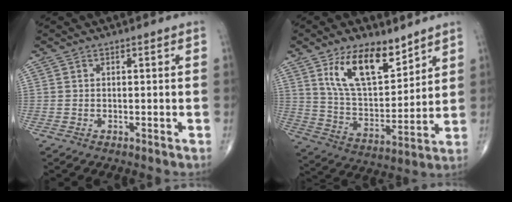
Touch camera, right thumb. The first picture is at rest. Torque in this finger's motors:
{"motor_torque": [0.30, 0.62, 0.30, -0.05, 0.27]}